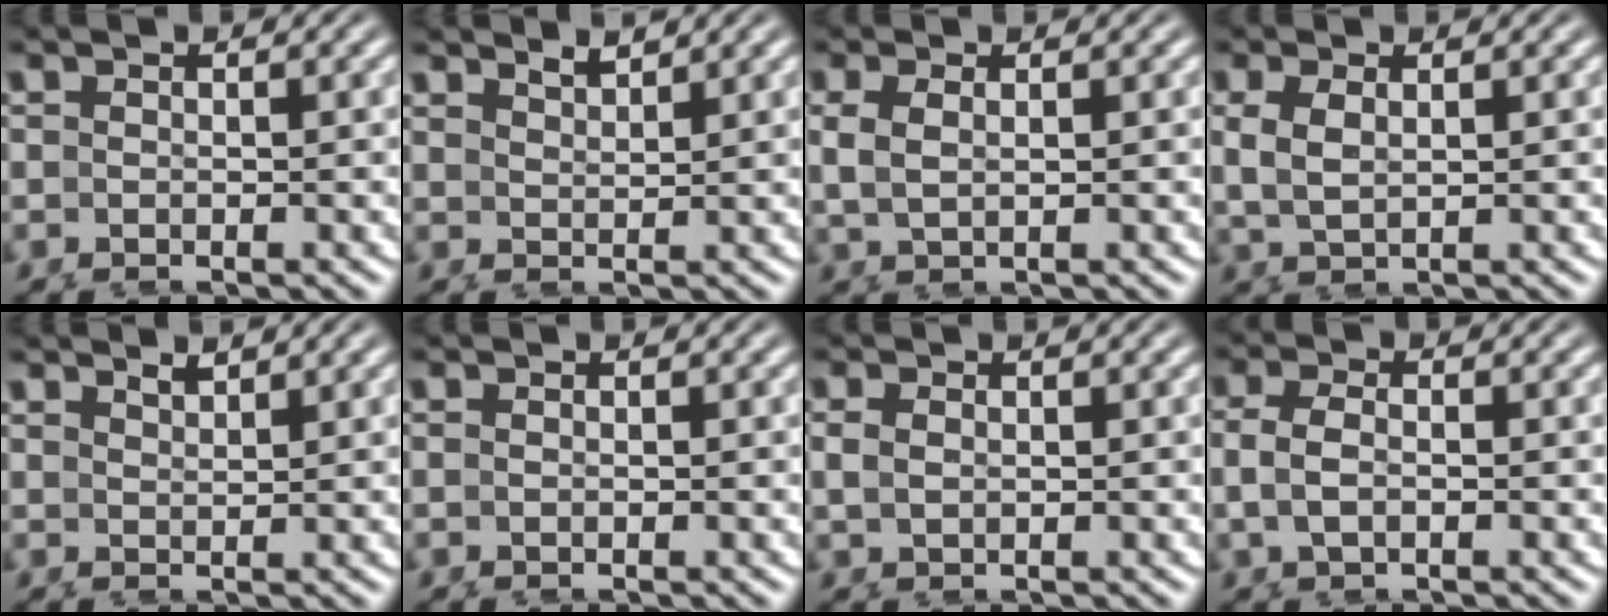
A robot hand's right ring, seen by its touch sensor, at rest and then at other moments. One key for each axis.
{"total": 2.1, "fx": 1.6, "fy": -1.2, "fz": -0.6, "tx": 0.014, "ty": -0.009, "tz": 0.037}
{"total": 1.9, "fx": 1.4, "fy": 0.4, "fz": 1.3, "tx": -0.027, "ty": 0.001, "tz": 0.028}
{"total": 2.3, "fx": 1.7, "fy": 0.8, "fz": 1.3, "tx": -0.027, "ty": 0.004, "tz": 0.032}
{"total": 1.6, "fx": 1.2, "fy": -0.9, "fz": -0.6, "tx": 0.010, "ty": -0.010, "tz": 0.030}
{"total": 0.0}
{"total": 0.8, "fx": 0.5, "fy": 0.1, "fz": 0.7, "tx": -0.021, "ty": -0.008, "tz": 0.017}
{"total": 2.9, "fx": 0.4, "fy": 1.9, "fz": 2.2, "tx": -0.059, "ty": -0.007, "tz": 0.010}